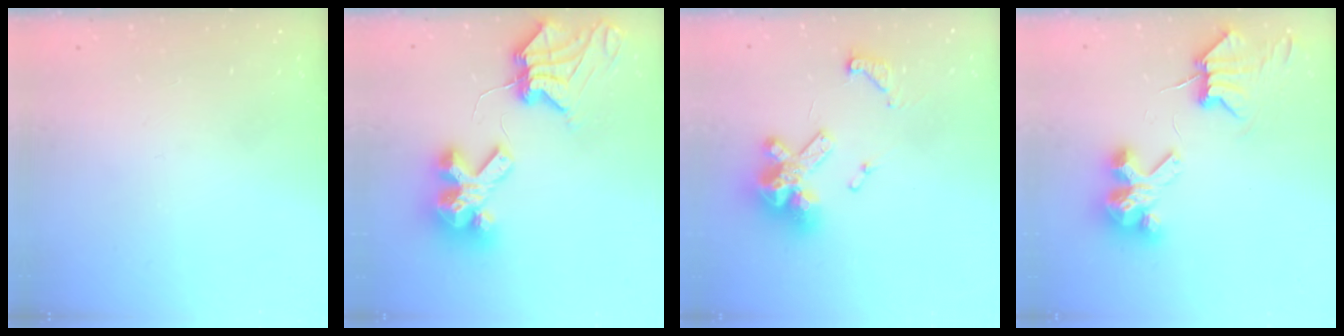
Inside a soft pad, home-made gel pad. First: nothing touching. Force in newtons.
{"total": 12.0, "press": 11.9, "slide": 1.3}
{"total": 14.5, "press": 14.5, "slide": 0.9}
{"total": 6.3, "press": 6.3, "slide": 0.8}